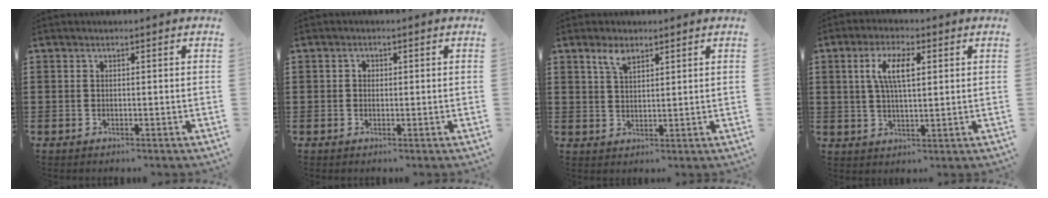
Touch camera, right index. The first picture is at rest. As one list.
[{"total": 0.9, "force": [0.0, 0.8, 0.4], "torque": [-0.010, 0.005, 0.000]}, {"total": 3.4, "force": [2.3, 1.3, 2.0], "torque": [-0.039, 0.001, 0.041]}, {"total": 6.3, "force": [1.6, 2.2, 5.6], "torque": [-0.116, 0.010, 0.025]}]